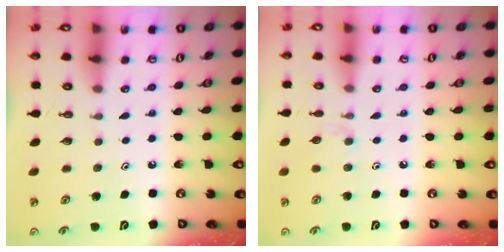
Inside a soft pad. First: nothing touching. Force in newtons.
{"total": 2.9, "press": 2.9, "slide": 0.3}